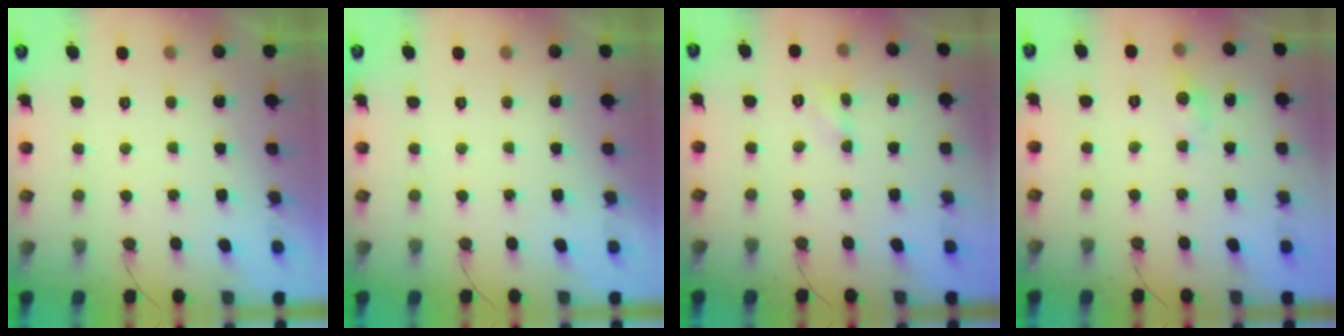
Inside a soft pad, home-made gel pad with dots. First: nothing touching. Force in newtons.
{"total": 0.0}
{"total": 2.9, "press": 2.9, "slide": 0.4}
{"total": 3.0, "press": 3.0, "slide": 0.4}